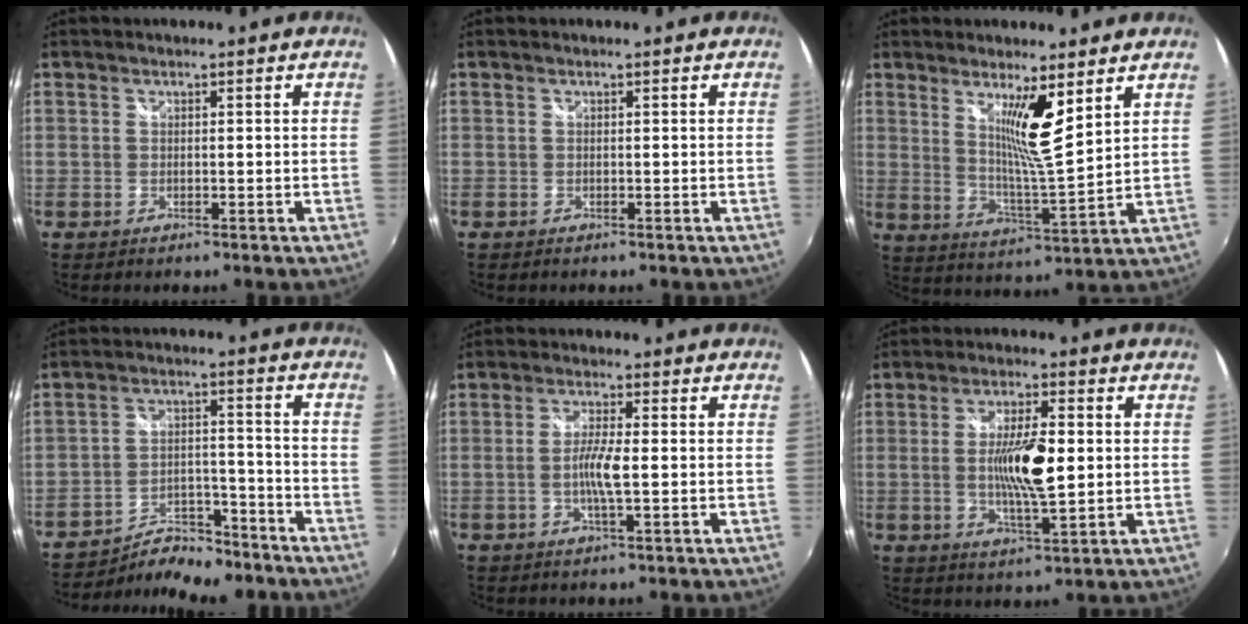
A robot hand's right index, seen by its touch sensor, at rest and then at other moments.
{"total": 0.0}
{"total": 9.1, "force": [5.6, -1.5, 7.0], "torque": [-0.110, -0.023, 0.096]}
{"total": 9.7, "force": [-9.4, 1.6, 1.8], "torque": [-0.032, 0.012, -0.140]}
{"total": 4.5, "force": [-0.8, 0.3, 4.5], "torque": [-0.086, -0.001, -0.016]}
{"total": 9.5, "force": [0.0, 2.6, 9.2], "torque": [-0.163, -0.005, 0.002]}